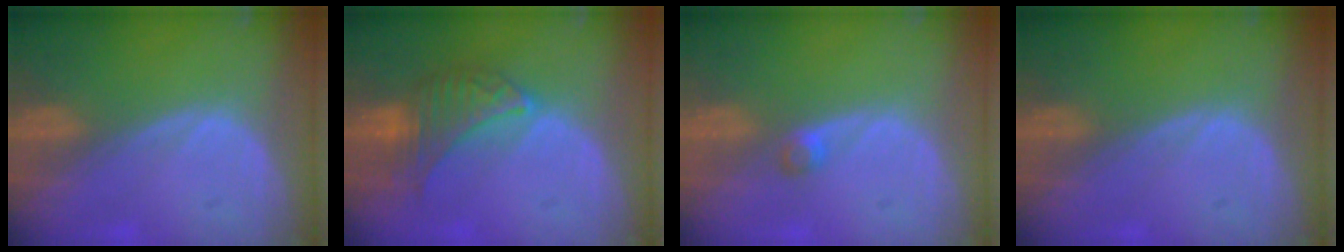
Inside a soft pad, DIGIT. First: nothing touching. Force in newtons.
{"total": 6.5, "press": 6.4, "slide": 0.6}
{"total": 1.6, "press": 1.4, "slide": 0.8}
{"total": 0.0}